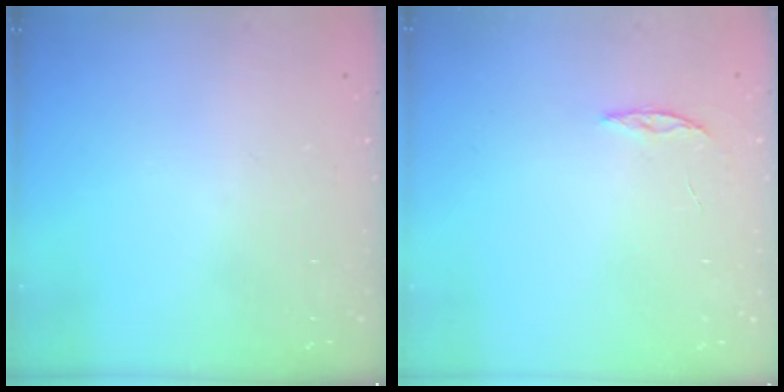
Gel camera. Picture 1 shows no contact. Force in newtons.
{"total": 2.4, "press": 2.4, "slide": 0.2}